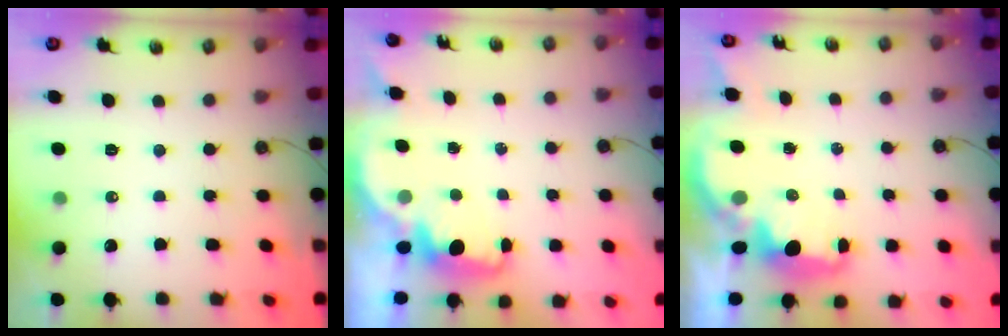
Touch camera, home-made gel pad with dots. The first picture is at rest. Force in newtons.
{"total": 2.3, "press": 2.2, "slide": 0.6}
{"total": 3.5, "press": 3.5, "slide": 0.4}